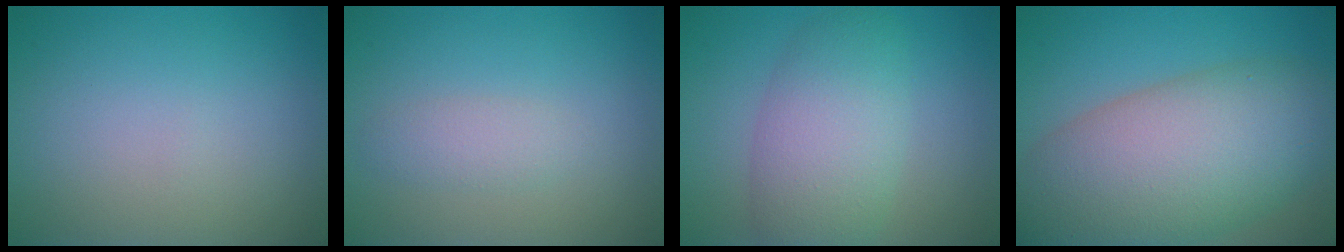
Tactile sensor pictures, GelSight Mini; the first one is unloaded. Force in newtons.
{"total": 1.7, "press": 1.7, "slide": 0.0}
{"total": 6.3, "press": 6.3, "slide": 0.3}
{"total": 12.1, "press": 12.1, "slide": 0.6}